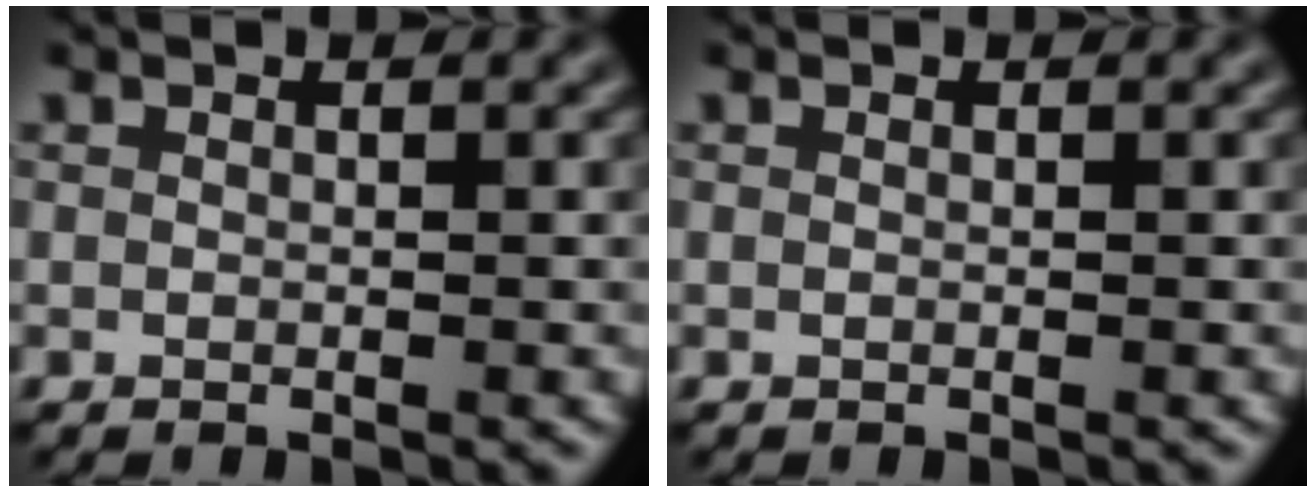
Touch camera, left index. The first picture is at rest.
{"total": 0.0}